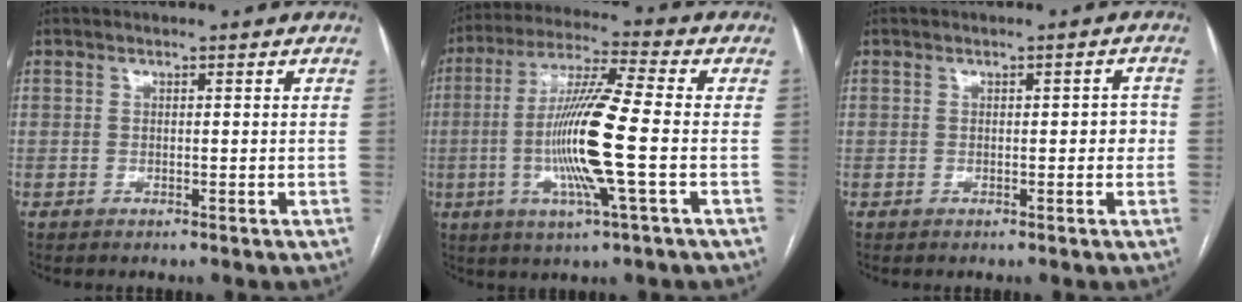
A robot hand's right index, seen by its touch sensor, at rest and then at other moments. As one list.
[{"total": 13.8, "force": [-2.2, -0.3, 13.6], "torque": [-0.268, -0.007, -0.051]}, {"total": 2.0, "force": [-0.2, 0.9, 1.8], "torque": [-0.013, 0.007, -0.004]}]